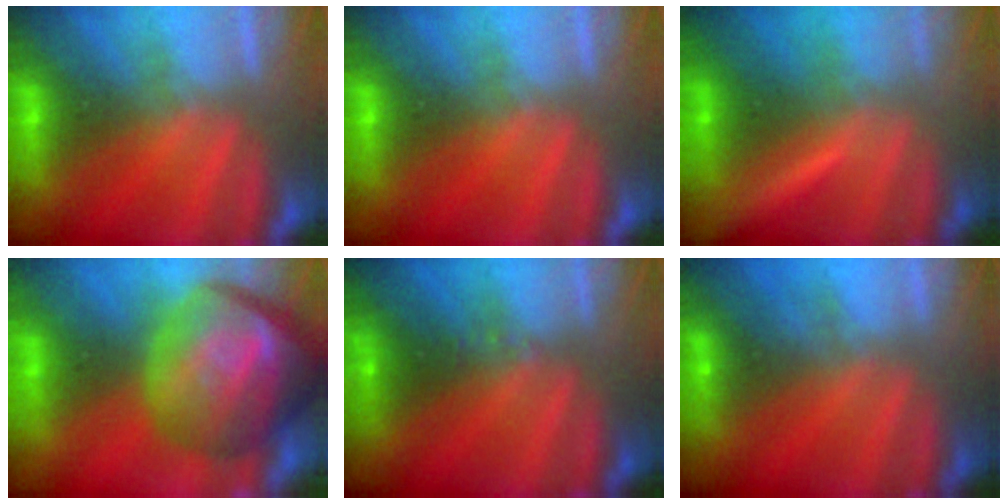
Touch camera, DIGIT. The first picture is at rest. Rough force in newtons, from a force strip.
{"total": 0.0}
{"total": 1.7}
{"total": 8.8}
{"total": 2.5}
{"total": 2.1}